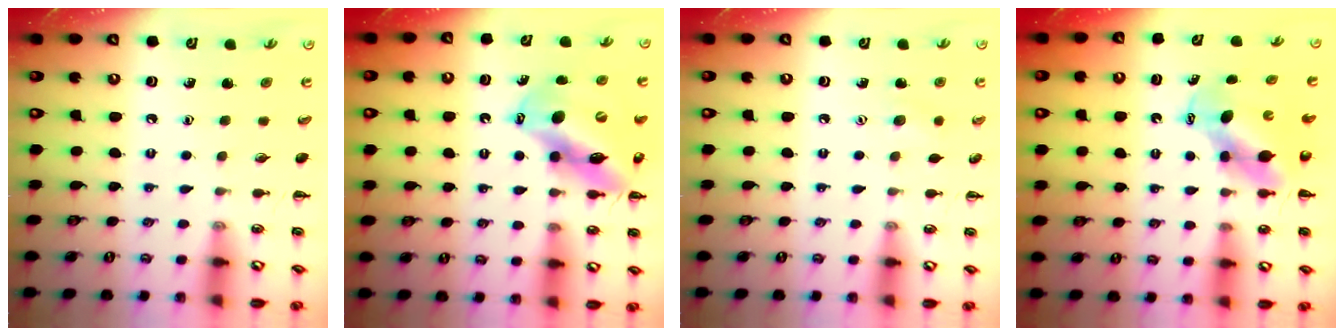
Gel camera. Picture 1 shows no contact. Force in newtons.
{"total": 15.1, "press": 14.4, "slide": 4.5}
{"total": 4.4, "press": 4.3, "slide": 0.9}
{"total": 7.4, "press": 7.3, "slide": 1.4}